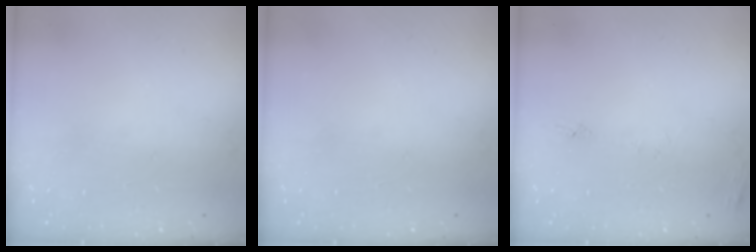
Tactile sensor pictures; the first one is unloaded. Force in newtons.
{"total": 0.0}
{"total": 6.0, "press": 6.0, "slide": 0.6}